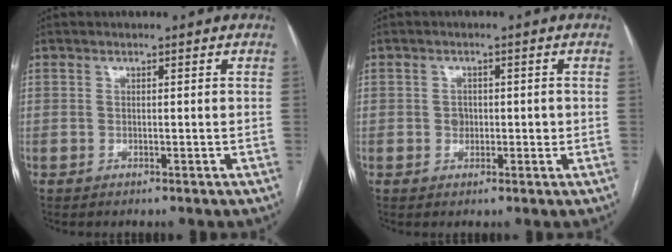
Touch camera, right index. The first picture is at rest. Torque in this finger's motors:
{"motor_torque": [0.47, 0.16, 0.00, 0.02]}